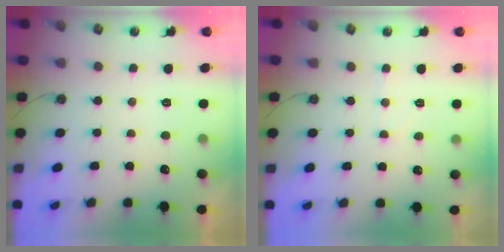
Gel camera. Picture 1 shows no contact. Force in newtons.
{"total": 4.6, "press": 4.6, "slide": 0.6}